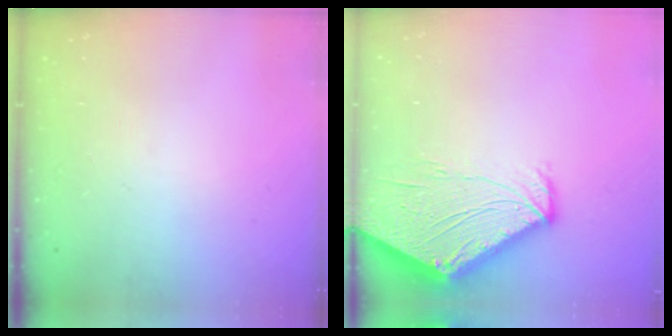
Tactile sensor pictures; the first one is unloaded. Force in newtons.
{"total": 10.4, "press": 10.4, "slide": 1.2}